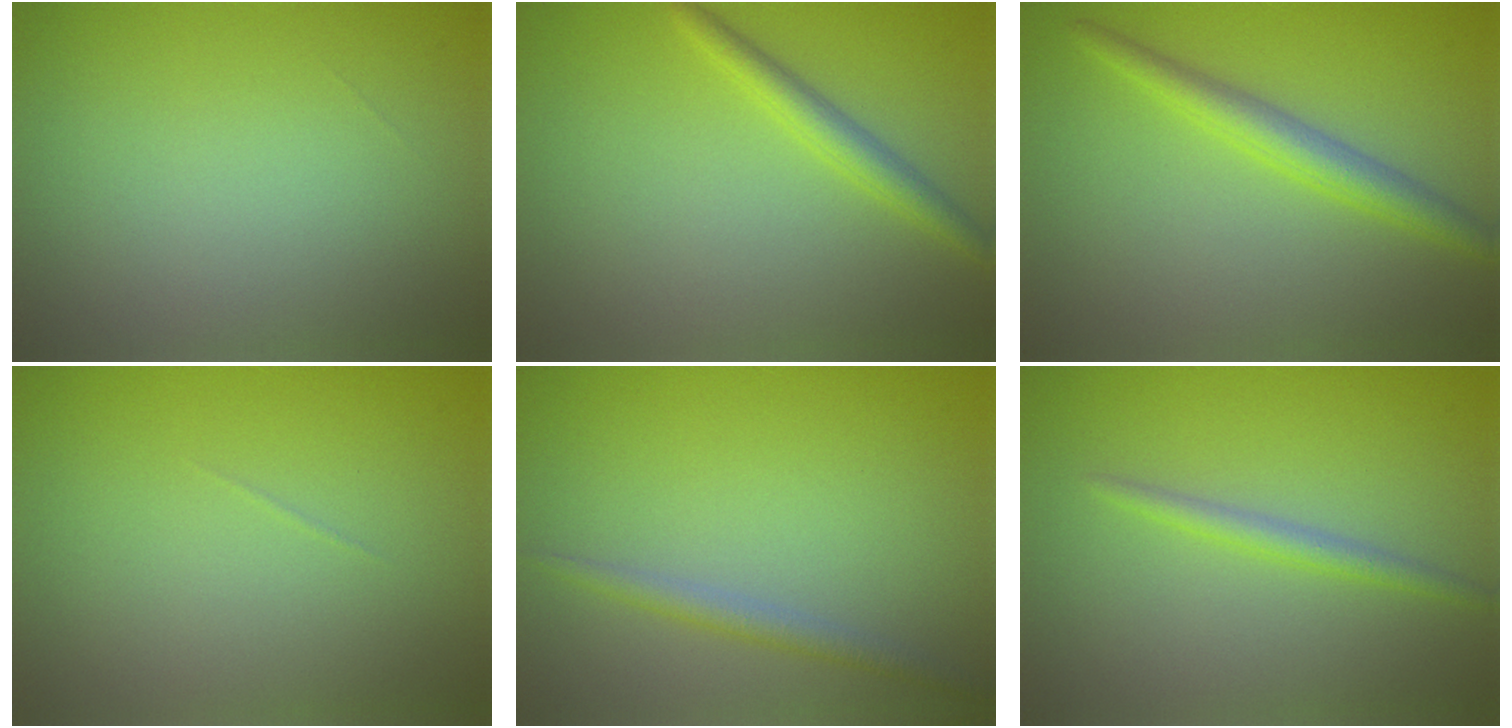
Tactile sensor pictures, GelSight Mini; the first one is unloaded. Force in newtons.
{"total": 2.4, "press": 2.4, "slide": 0.1}
{"total": 3.1, "press": 3.1, "slide": 0.1}
{"total": 0.0}
{"total": 1.8, "press": 1.8, "slide": 0.1}
{"total": 1.7, "press": 1.7, "slide": 0.1}